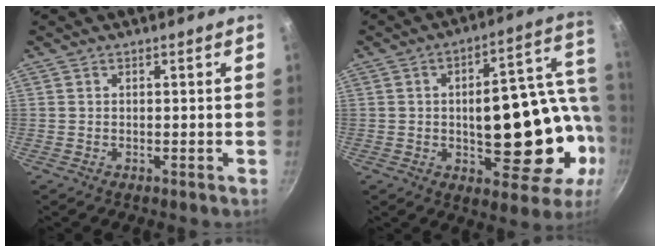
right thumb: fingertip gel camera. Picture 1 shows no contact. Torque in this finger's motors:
{"motor_torque": [0.52, 2.40, 2.23, -0.19, 0.49]}